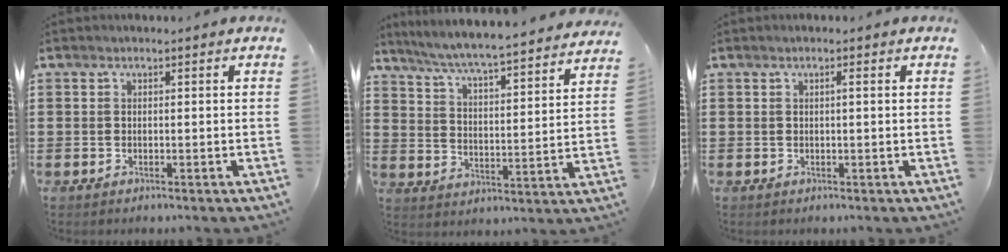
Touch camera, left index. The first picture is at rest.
{"total": 5.4, "force": [5.1, -0.7, 1.6], "torque": [-0.057, -0.044, 0.082]}
{"total": 1.0, "force": [0.2, 0.0, 0.9], "torque": [-0.016, -0.002, 0.003]}